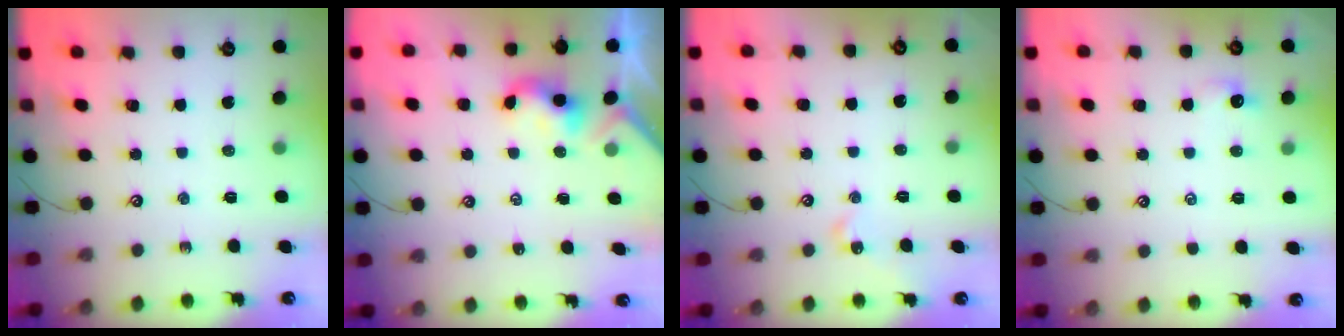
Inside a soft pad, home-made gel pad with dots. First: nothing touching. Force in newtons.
{"total": 2.5, "press": 2.5, "slide": 0.1}
{"total": 1.7, "press": 1.6, "slide": 0.6}
{"total": 0.8, "press": 0.5, "slide": 0.6}